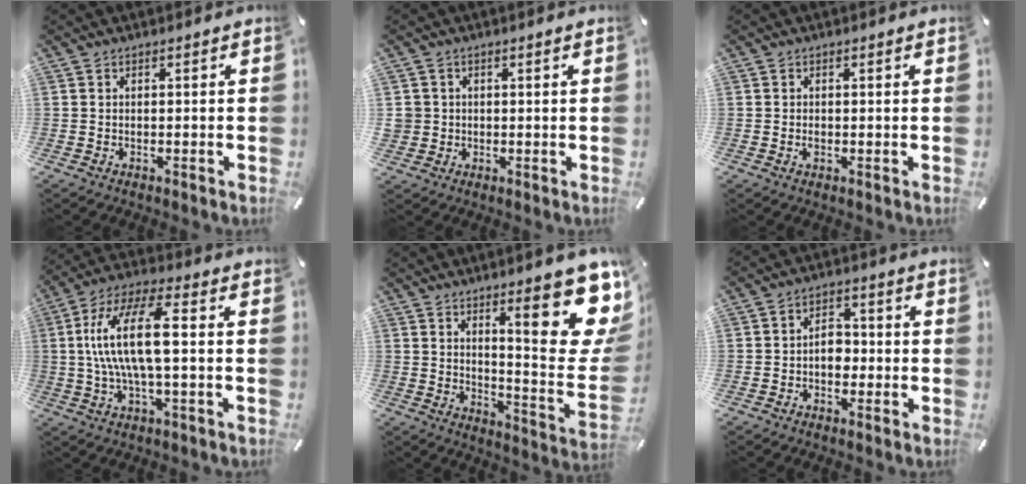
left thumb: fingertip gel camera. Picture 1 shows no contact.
{"total": 3.5, "force": [0.6, 3.5, 0.1], "torque": [-0.008, 0.007, 0.012]}
{"total": 0.8, "force": [-0.1, 0.6, 0.5], "torque": [-0.012, 0.000, -0.001]}
{"total": 15.3, "force": [0.6, 5.2, 14.4], "torque": [-0.298, -0.003, 0.001]}
{"total": 21.8, "force": [11.6, 6.3, 17.4], "torque": [-0.228, -0.086, 0.180]}
{"total": 5.0, "force": [-1.0, 3.6, 3.3], "torque": [-0.052, 0.010, -0.020]}